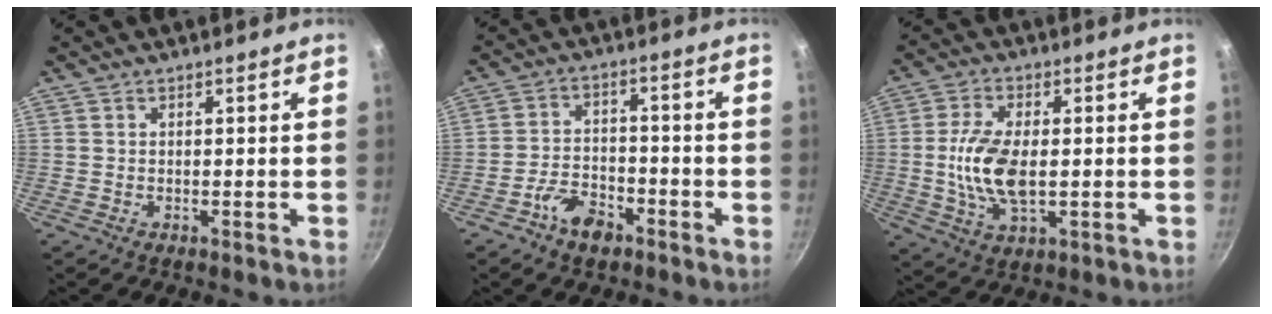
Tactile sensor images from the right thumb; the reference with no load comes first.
{"total": 7.0, "force": [-4.4, 3.9, 3.8], "torque": [-0.058, 0.036, -0.082]}
{"total": 10.7, "force": [-0.3, 5.4, 9.2], "torque": [-0.181, 0.000, -0.008]}